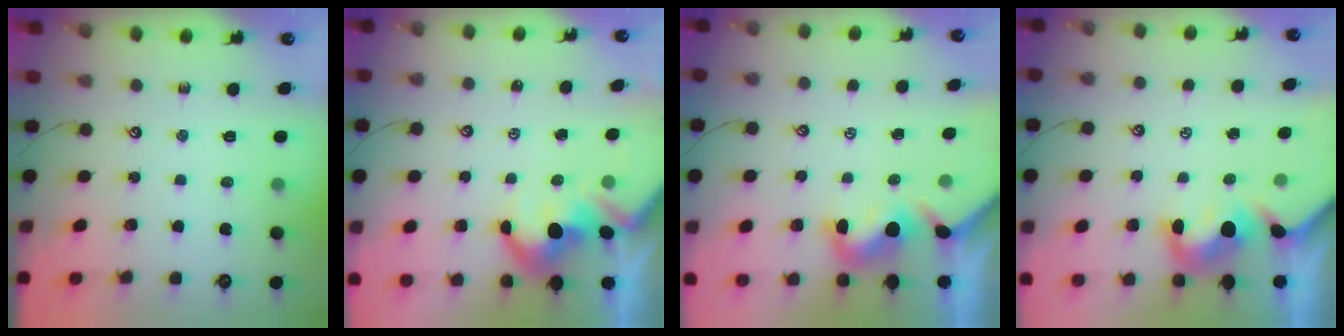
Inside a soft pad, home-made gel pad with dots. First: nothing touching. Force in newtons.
{"total": 7.7, "press": 7.6, "slide": 1.1}
{"total": 1.4, "press": 1.1, "slide": 0.9}
{"total": 3.0, "press": 2.8, "slide": 1.0}